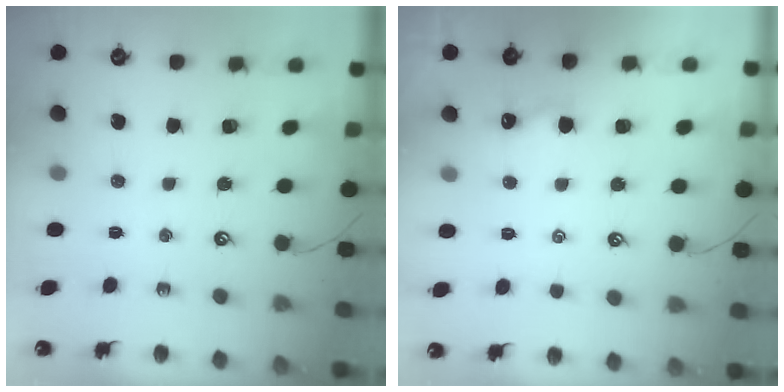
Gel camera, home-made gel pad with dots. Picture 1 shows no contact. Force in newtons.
{"total": 3.6, "press": 3.6, "slide": 0.2}